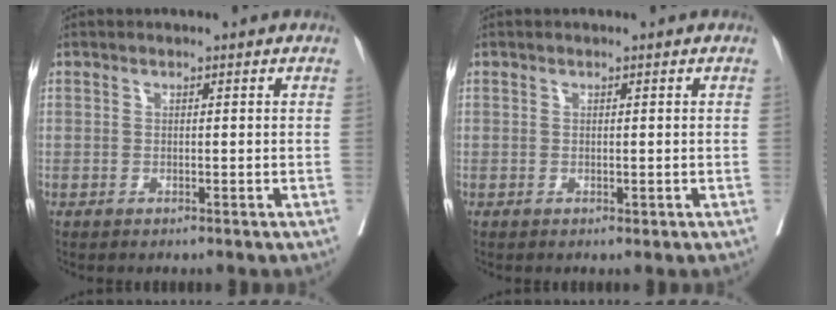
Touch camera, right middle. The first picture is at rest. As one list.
[{"total": 0.0}]